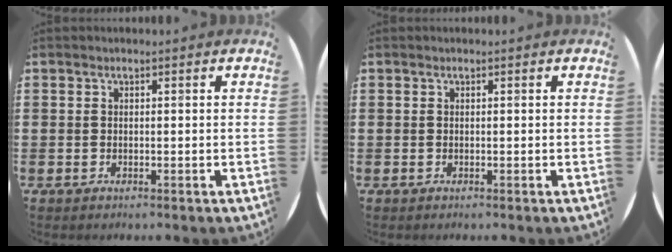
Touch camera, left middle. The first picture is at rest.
{"total": 0.0}